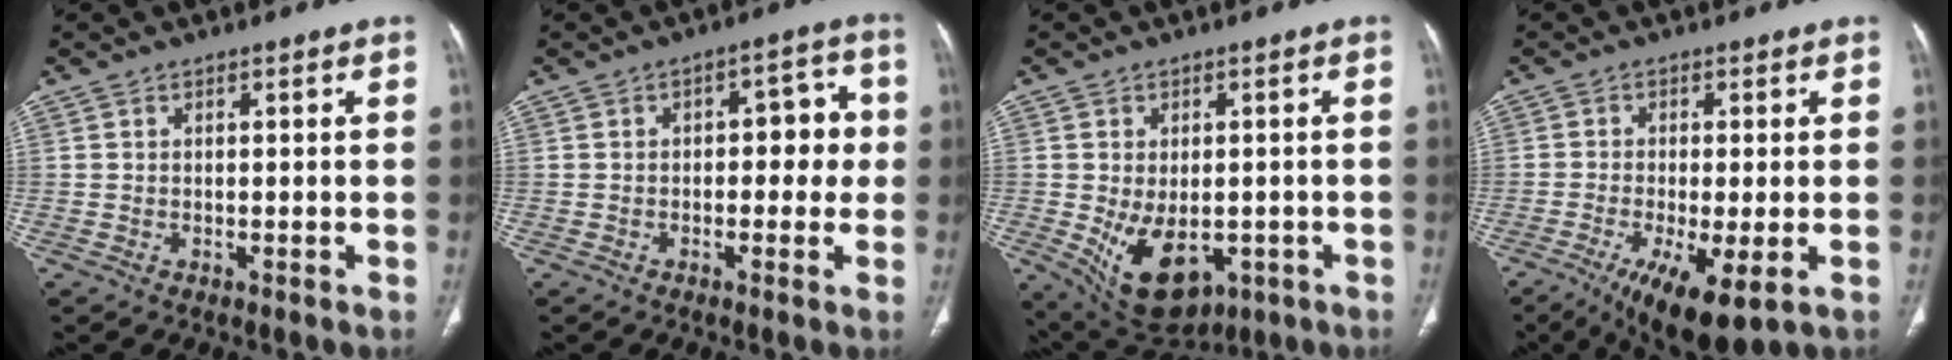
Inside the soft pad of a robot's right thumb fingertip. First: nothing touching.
{"total": 6.8, "force": [0.1, 3.9, 5.6], "torque": [-0.029, 0.022, -0.008]}
{"total": 12.1, "force": [-3.4, 7.7, 8.7], "torque": [-0.122, -0.004, -0.028]}
{"total": 10.9, "force": [-4.5, 3.1, 9.4], "torque": [-0.160, -0.015, -0.067]}